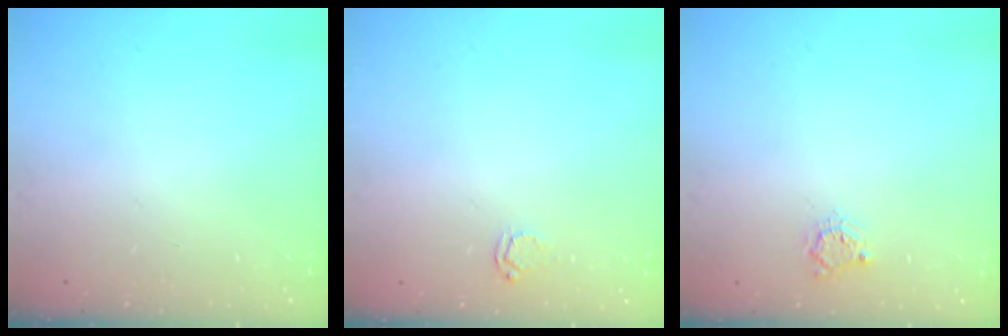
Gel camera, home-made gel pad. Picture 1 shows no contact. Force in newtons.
{"total": 2.9, "press": 2.9, "slide": 0.3}
{"total": 3.3, "press": 3.3, "slide": 0.4}